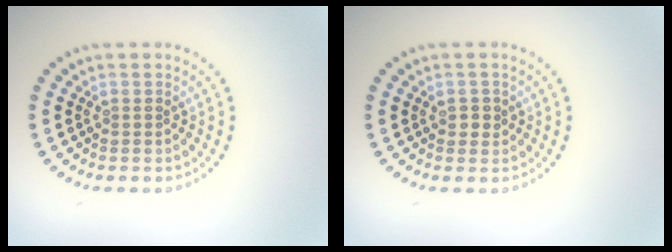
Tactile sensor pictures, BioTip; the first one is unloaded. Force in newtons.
{"total": 1.2, "press": 1.2, "slide": 0.3}